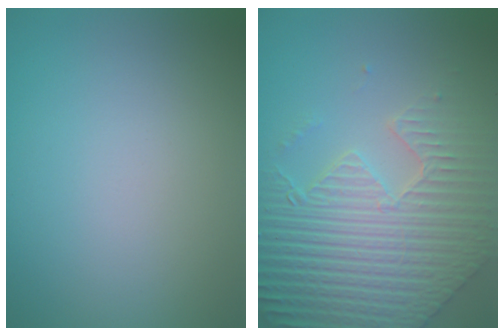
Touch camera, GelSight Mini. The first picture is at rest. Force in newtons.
{"total": 8.9, "press": 6.6, "slide": 5.9}